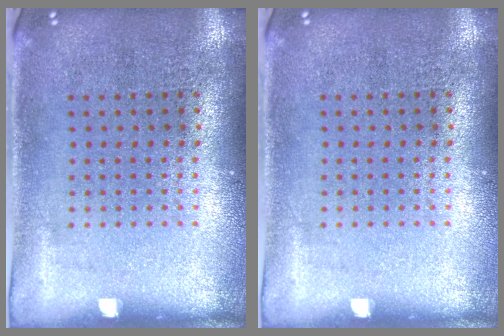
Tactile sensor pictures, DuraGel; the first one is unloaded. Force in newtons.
{"total": 0.0}